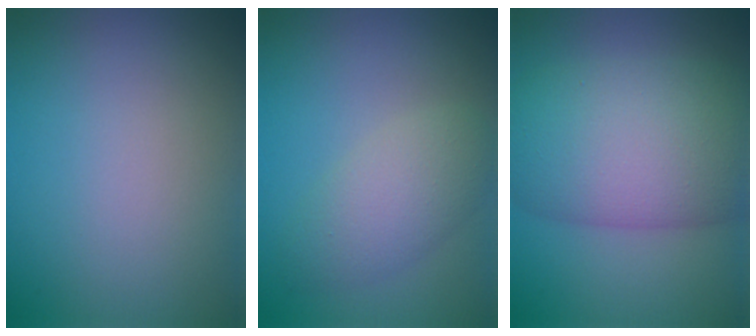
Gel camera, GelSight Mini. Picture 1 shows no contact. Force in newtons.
{"total": 3.5, "press": 3.5, "slide": 0.2}
{"total": 11.3, "press": 11.3, "slide": 0.3}